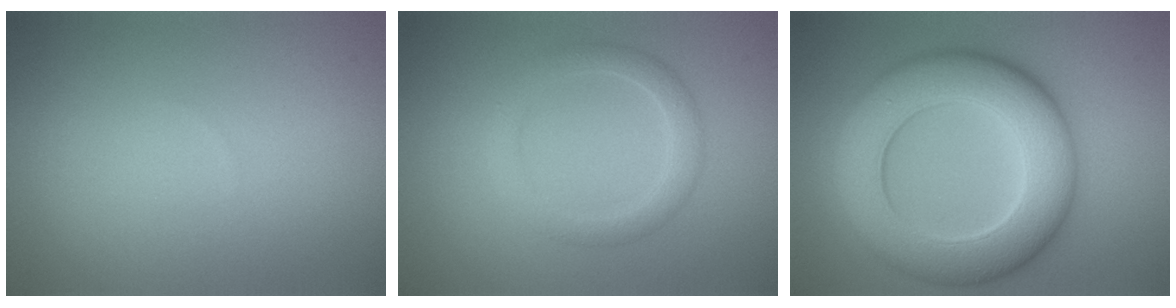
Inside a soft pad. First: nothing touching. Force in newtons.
{"total": 2.4, "press": 2.4, "slide": 0.1}
{"total": 11.0, "press": 11.0, "slide": 0.6}